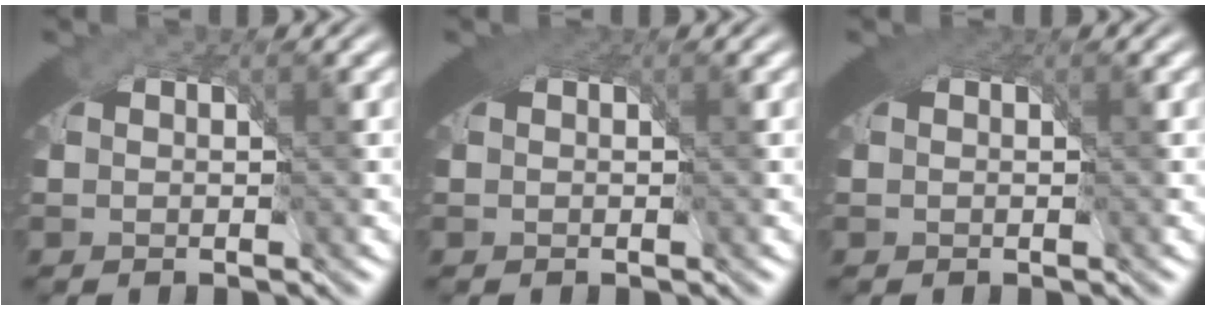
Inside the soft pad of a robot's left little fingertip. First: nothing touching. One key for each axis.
{"total": 0.5, "fx": 0.2, "fy": 0.2, "fz": 0.4, "tx": -0.005, "ty": 0.005, "tz": 0.000}
{"total": 0.0}